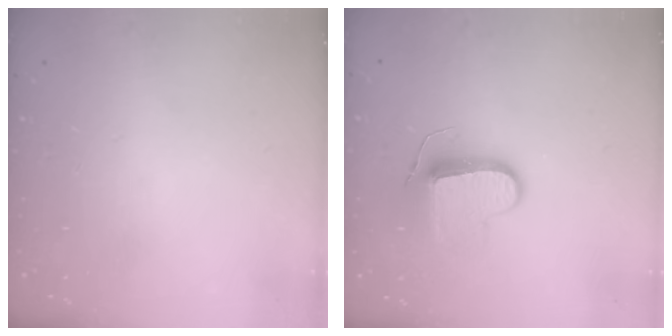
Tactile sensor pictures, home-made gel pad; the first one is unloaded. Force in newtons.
{"total": 9.9, "press": 9.9, "slide": 0.2}